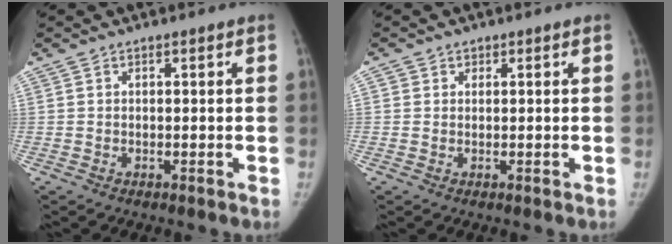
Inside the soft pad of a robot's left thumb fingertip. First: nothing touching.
{"total": 0.9, "force": [0.5, 0.8, -0.1], "torque": [0.007, -0.001, 0.007]}